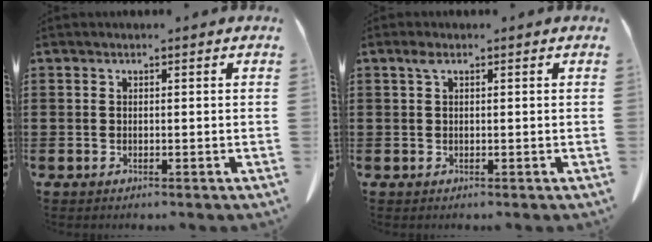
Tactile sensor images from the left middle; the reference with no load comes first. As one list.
[{"total": 1.4, "force": [0.5, 0.6, 1.1], "torque": [-0.026, 0.004, 0.008]}]